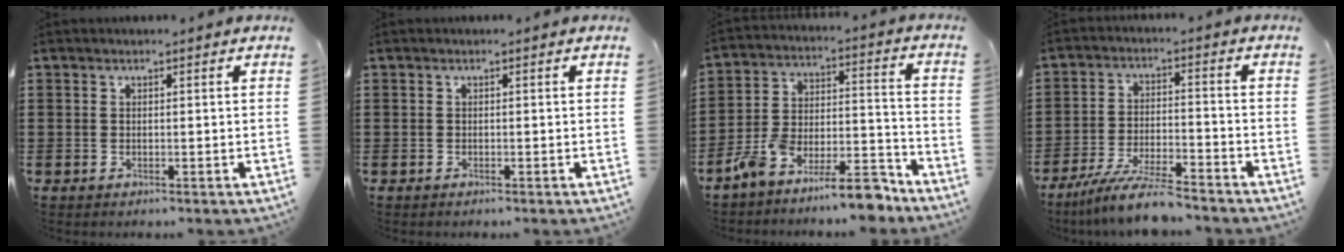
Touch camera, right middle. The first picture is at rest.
{"total": 0.0}
{"total": 10.9, "force": [-9.7, 1.9, 4.6], "torque": [-0.074, 0.032, -0.187]}
{"total": 8.0, "force": [-7.1, 0.4, 3.6], "torque": [-0.074, -0.002, -0.137]}